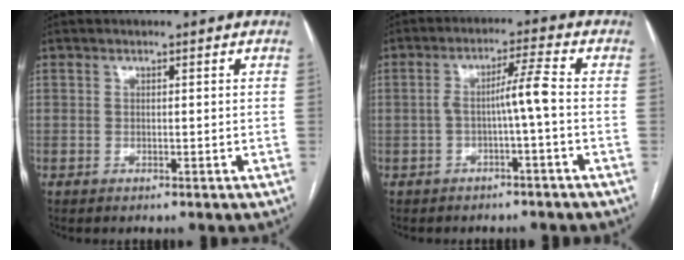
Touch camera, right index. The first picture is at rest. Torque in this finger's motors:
{"motor_torque": [0.67, -0.02, 0.37, 0.10]}